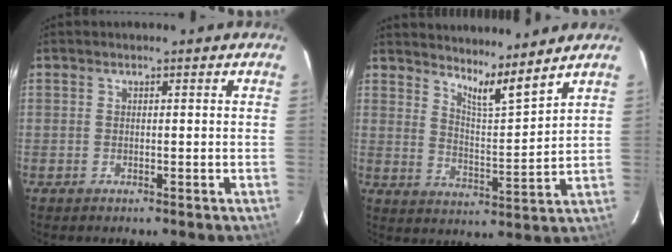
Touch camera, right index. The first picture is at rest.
{"total": 8.1, "force": [7.1, -0.7, 3.7], "torque": [-0.059, -0.026, 0.119]}